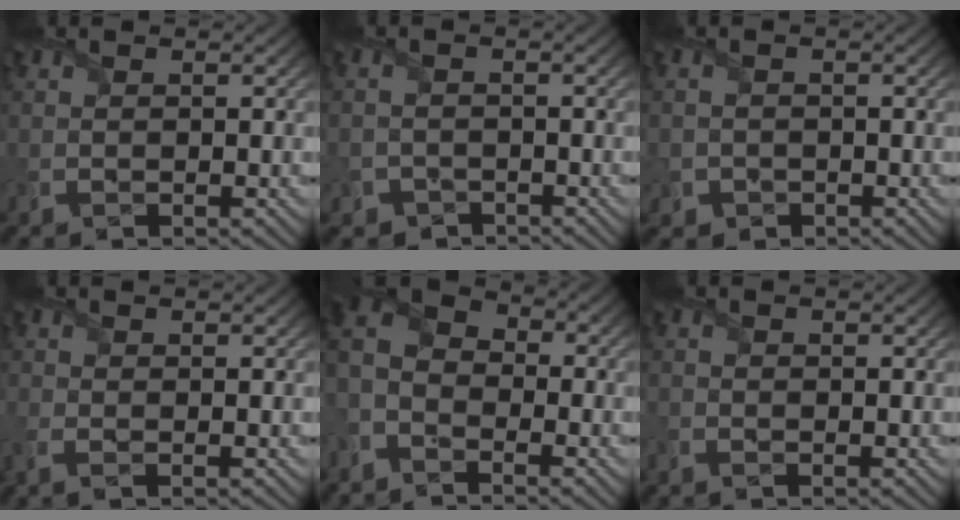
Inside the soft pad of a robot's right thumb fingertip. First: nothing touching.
{"total": 3.1, "force": [-2.3, 2.0, 0.3], "torque": [-0.008, 0.000, -0.047]}
{"total": 2.2, "force": [-1.2, 1.8, 0.4], "torque": [-0.011, -0.006, -0.023]}
{"total": 1.6, "force": [-0.7, 0.6, 1.4], "torque": [-0.035, -0.004, -0.017]}
{"total": 6.8, "force": [-4.3, 4.2, 3.2], "torque": [-0.075, -0.009, -0.097]}
{"total": 0.7, "force": [-0.7, 0.1, 0.2], "torque": [-0.003, -0.002, -0.016]}